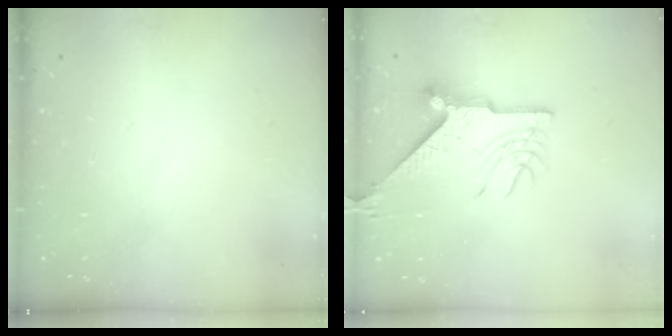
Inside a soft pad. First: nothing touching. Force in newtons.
{"total": 9.9, "press": 9.8, "slide": 1.1}